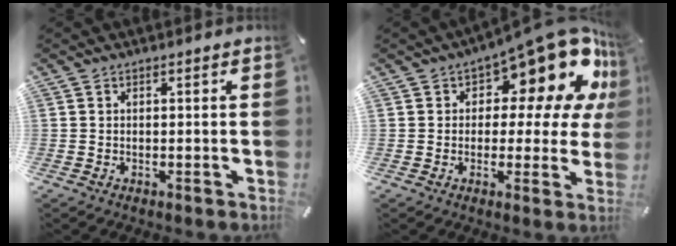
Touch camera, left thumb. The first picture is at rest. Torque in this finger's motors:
{"motor_torque": [2.47, 2.38, 0.63, 0.05, 0.14]}